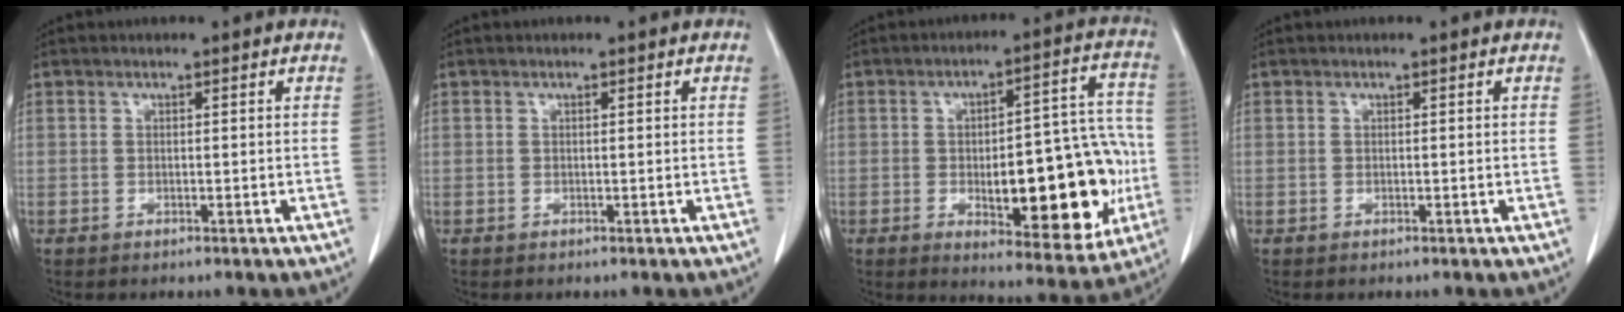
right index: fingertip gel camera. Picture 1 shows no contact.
{"total": 0.0}
{"total": 20.0, "force": [-4.1, 7.0, 18.3], "torque": [-0.202, 0.028, -0.035]}
{"total": 0.0}